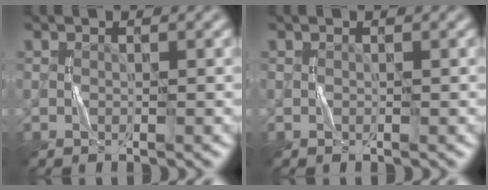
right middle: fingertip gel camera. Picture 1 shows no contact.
{"total": 0.0}